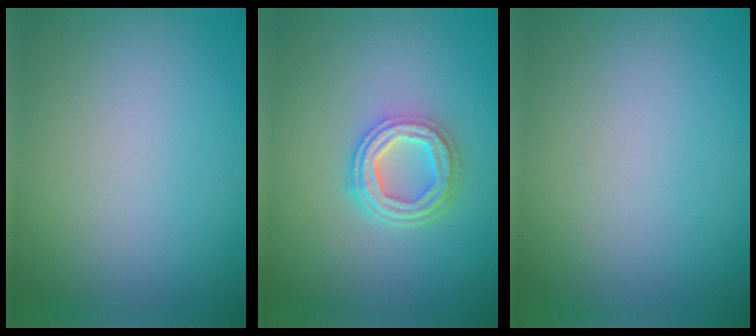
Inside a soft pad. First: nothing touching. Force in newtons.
{"total": 4.3, "press": 3.3, "slide": 2.7}
{"total": 0.0}